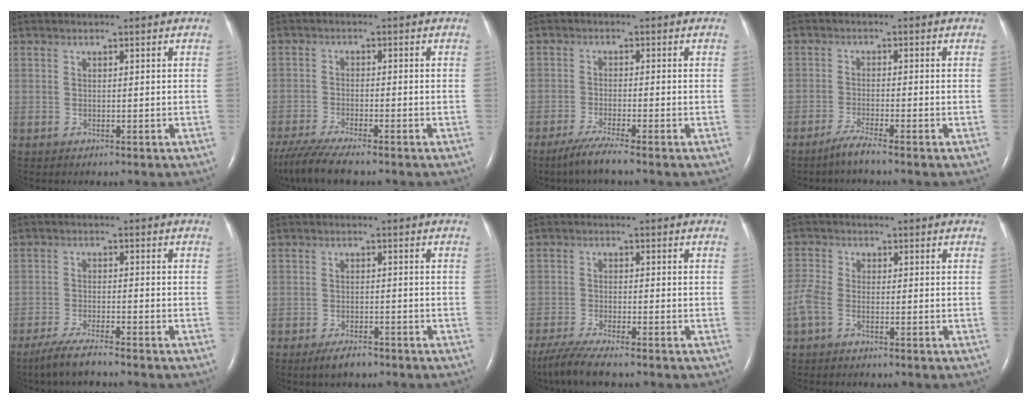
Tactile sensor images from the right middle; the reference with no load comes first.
{"total": 7.8, "force": [-6.4, 0.3, 4.3], "torque": [-0.078, -0.025, -0.112]}
{"total": 4.0, "force": [-3.1, -0.7, 2.5], "torque": [-0.062, -0.015, -0.063]}
{"total": 2.7, "force": [-2.2, -0.6, 1.4], "torque": [-0.043, -0.009, -0.048]}
{"total": 4.7, "force": [-3.9, 0.0, 2.6], "torque": [-0.058, -0.016, -0.078]}
{"total": 3.2, "force": [-2.5, 0.9, 1.8], "torque": [-0.042, -0.005, -0.039]}
{"total": 6.2, "force": [-5.0, 0.1, 3.6], "torque": [-0.069, -0.020, -0.090]}
{"total": 3.2, "force": [-1.5, 1.5, 2.4], "torque": [-0.074, -0.001, -0.037]}